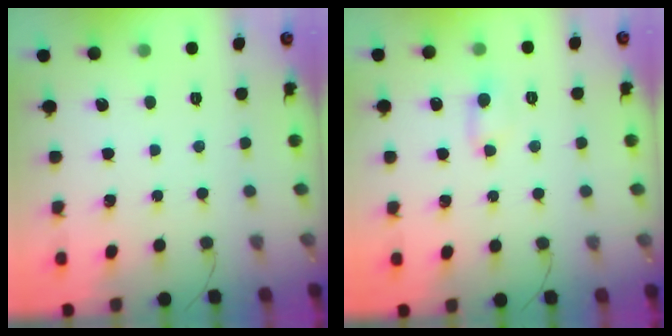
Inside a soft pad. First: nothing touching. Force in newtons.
{"total": 2.5, "press": 2.4, "slide": 0.8}